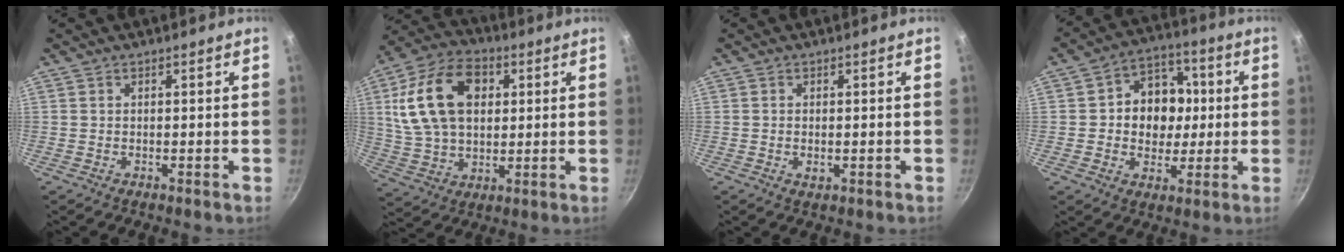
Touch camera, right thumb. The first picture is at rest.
{"total": 18.8, "force": [4.5, 12.6, 13.2], "torque": [-0.230, 0.008, 0.078]}
{"total": 1.6, "force": [-0.2, 0.9, 1.3], "torque": [-0.021, -0.002, -0.002]}
{"total": 12.6, "force": [0.7, 10.4, 7.1], "torque": [-0.062, 0.011, 0.003]}